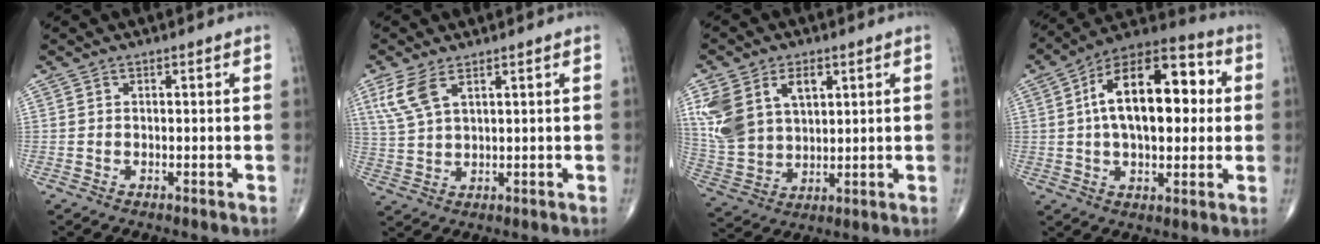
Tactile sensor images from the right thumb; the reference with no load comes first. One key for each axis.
{"total": 6.4, "fx": 3.4, "fy": 2.6, "fz": 4.8, "tx": -0.115, "ty": -0.004, "tz": 0.078}
{"total": 14.5, "fx": 5.3, "fy": 9.4, "fz": 9.7, "tx": -0.189, "ty": -0.005, "tz": 0.117}
{"total": 20.1, "fx": 3.0, "fy": 10.4, "fz": 17.0, "tx": -0.249, "ty": 0.027, "tz": 0.039}